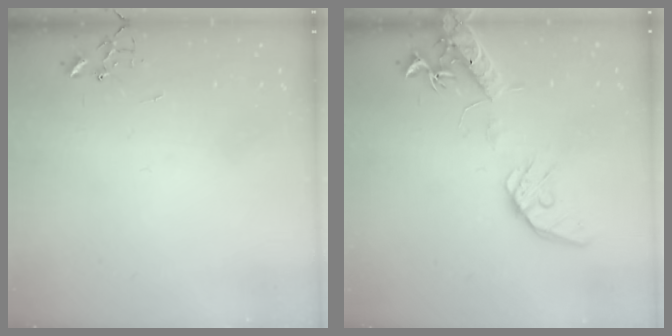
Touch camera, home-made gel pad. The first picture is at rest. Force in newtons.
{"total": 16.5, "press": 16.2, "slide": 2.8}